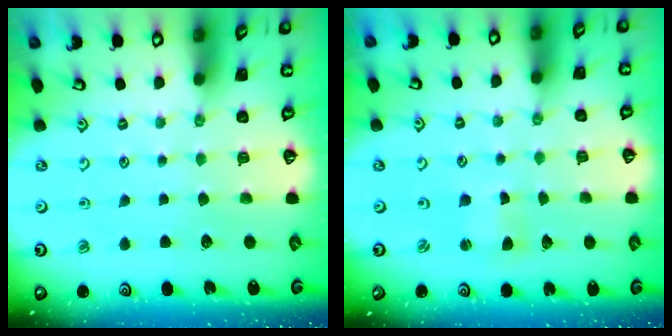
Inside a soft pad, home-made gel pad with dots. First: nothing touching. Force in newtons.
{"total": 1.2, "press": 1.1, "slide": 0.2}